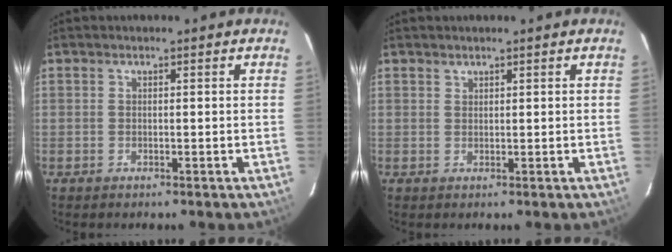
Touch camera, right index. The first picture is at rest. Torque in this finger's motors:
{"motor_torque": [-0.09, 0.05, -0.04, 0.00]}